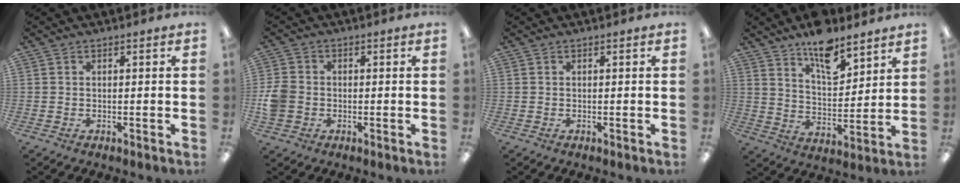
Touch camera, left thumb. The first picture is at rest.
{"total": 5.8, "force": [-0.8, 5.1, 2.8], "torque": [-0.054, 0.011, -0.013]}
{"total": 0.0}
{"total": 12.0, "force": [9.2, 4.8, 6.1], "torque": [-0.087, -0.057, 0.161]}